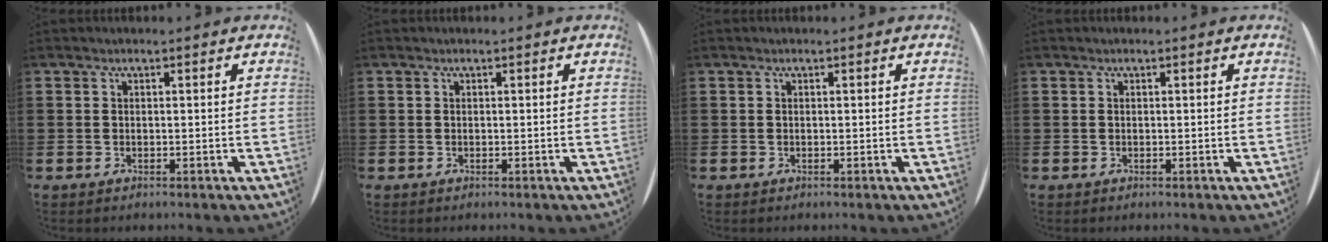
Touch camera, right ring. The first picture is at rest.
{"total": 0.0}
{"total": 0.0}
{"total": 0.0}